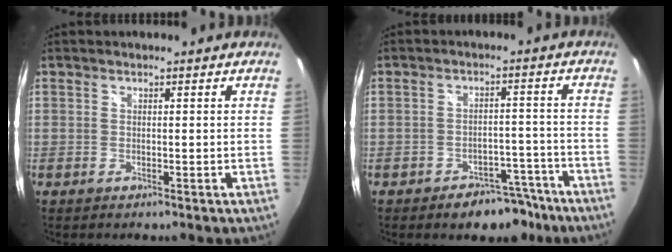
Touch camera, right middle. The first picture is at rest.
{"total": 7.5, "force": [-5.8, 4.3, 2.3], "torque": [-0.037, 0.031, -0.061]}